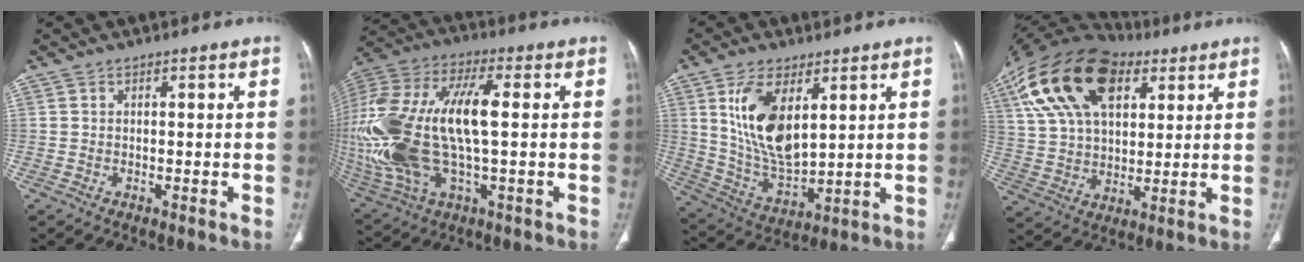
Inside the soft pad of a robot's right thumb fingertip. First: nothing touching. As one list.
[{"total": 29.5, "force": [0.2, 13.0, 26.4], "torque": [-0.637, 0.011, 0.014]}, {"total": 15.0, "force": [5.1, 7.4, 12.1], "torque": [-0.222, -0.028, 0.111]}, {"total": 24.0, "force": [11.1, 13.2, 16.6], "torque": [-0.316, 0.007, 0.199]}]